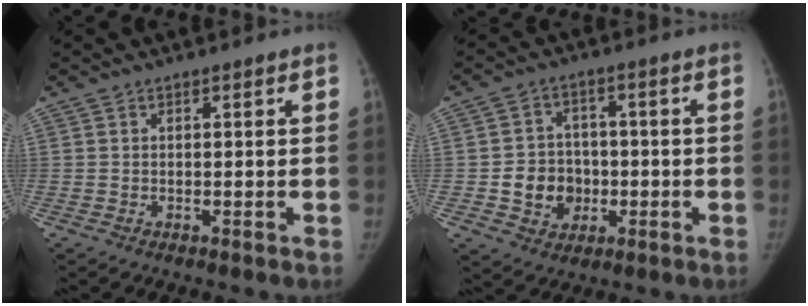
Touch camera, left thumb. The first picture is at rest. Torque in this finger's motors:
{"motor_torque": [-0.80, 0.76, 0.45, -0.38, 0.02]}